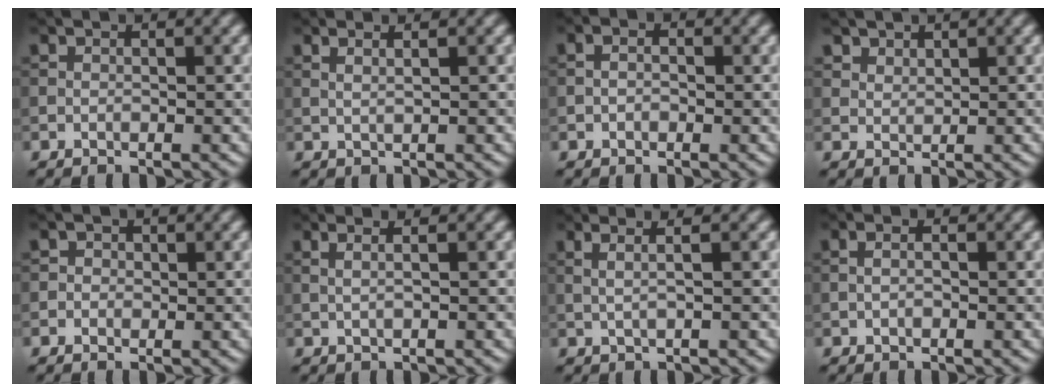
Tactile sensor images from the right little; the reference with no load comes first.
{"total": 2.0, "force": [1.1, 0.8, 1.4], "torque": [-0.011, 0.001, -0.002]}
{"total": 1.6, "force": [0.0, 1.2, 1.1], "torque": [-0.010, -0.002, -0.013]}
{"total": 1.5, "force": [1.2, 0.8, 0.3], "torque": [-0.008, -0.008, 0.033]}
{"total": 1.4, "force": [0.1, 1.3, 0.5], "torque": [0.004, 0.001, -0.008]}
{"total": 2.4, "force": [1.1, 1.1, 1.9], "torque": [-0.018, 0.013, -0.007]}
{"total": 3.0, "force": [1.2, 1.2, 2.4], "torque": [-0.026, 0.008, -0.006]}
{"total": 2.3, "force": [0.5, 1.5, 1.7], "torque": [-0.020, 0.009, -0.012]}